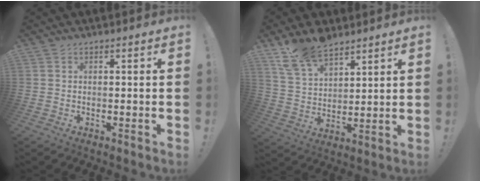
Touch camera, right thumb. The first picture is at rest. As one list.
[{"total": 12.2, "force": [10.0, 5.4, 4.4], "torque": [-0.088, -0.065, 0.190]}]